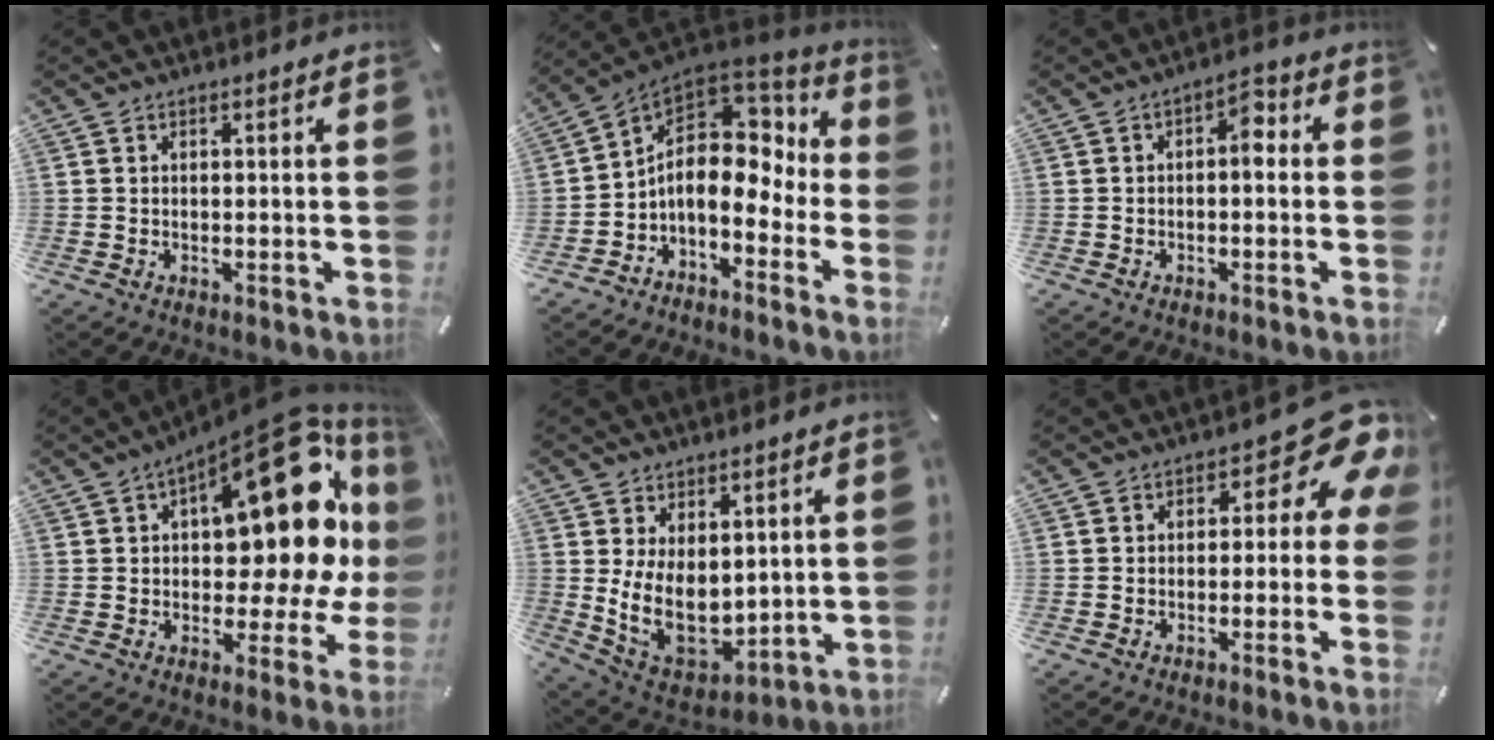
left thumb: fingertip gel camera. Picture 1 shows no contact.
{"total": 11.1, "force": [0.4, 8.3, 7.4], "torque": [-0.140, -0.025, 0.008]}
{"total": 4.2, "force": [-0.5, 2.2, 3.5], "torque": [-0.046, 0.006, -0.018]}
{"total": 26.2, "force": [7.3, 12.9, 21.6], "torque": [-0.264, -0.059, 0.126]}
{"total": 12.6, "force": [1.7, 9.2, 8.5], "torque": [-0.158, -0.034, 0.041]}
{"total": 10.1, "force": [3.6, 5.2, 7.9], "torque": [-0.095, -0.027, 0.063]}